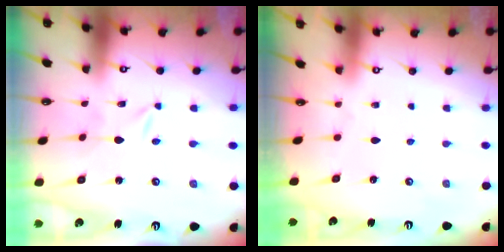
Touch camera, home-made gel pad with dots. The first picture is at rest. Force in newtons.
{"total": 0.0}